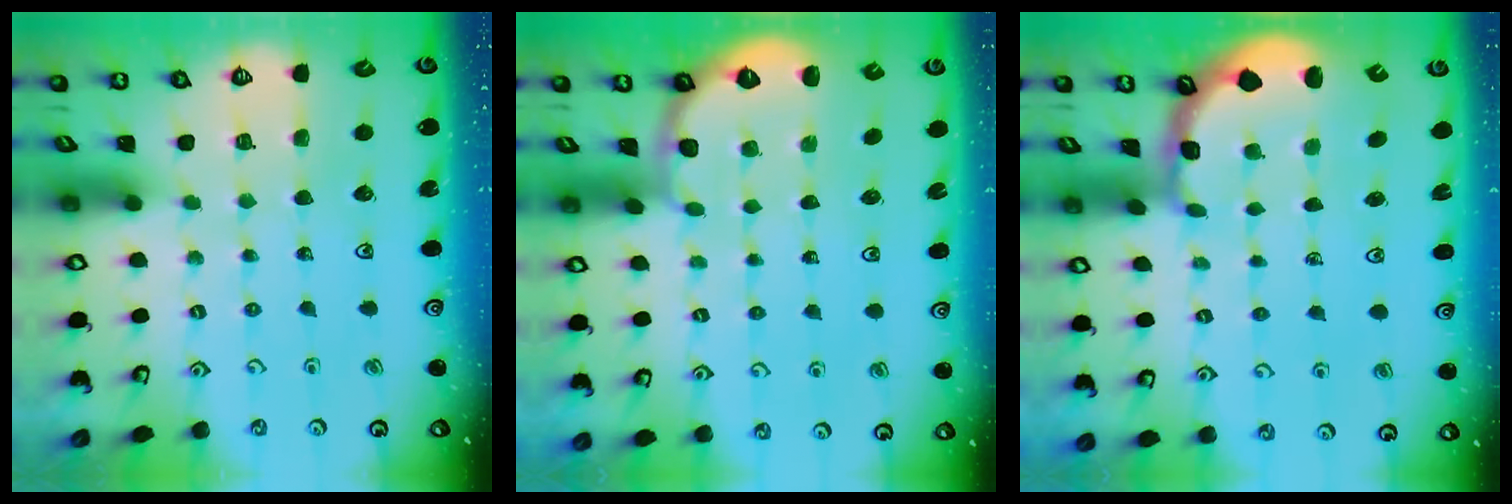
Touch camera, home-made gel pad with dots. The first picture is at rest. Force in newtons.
{"total": 1.8, "press": 1.7, "slide": 0.1}
{"total": 1.8, "press": 1.8, "slide": 0.5}